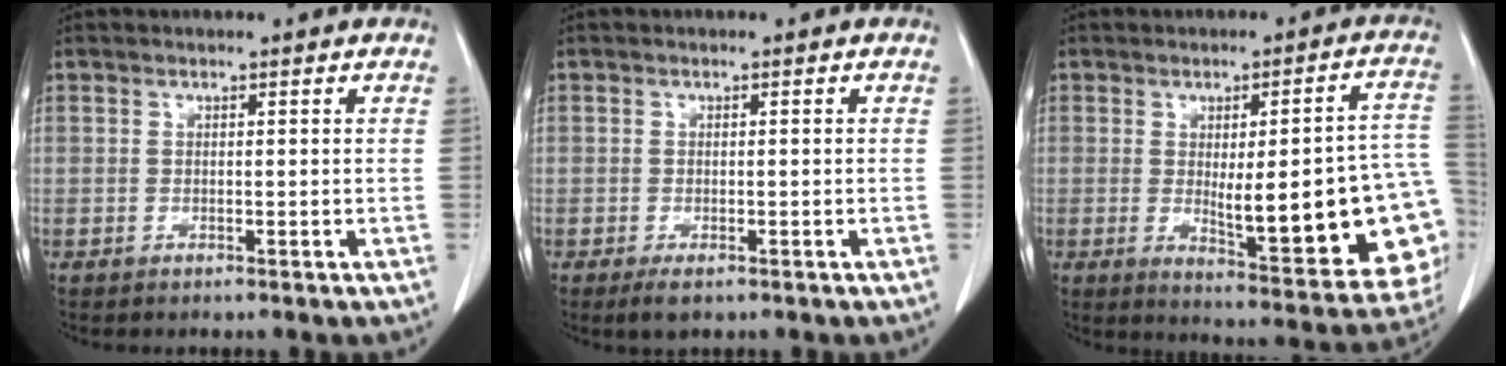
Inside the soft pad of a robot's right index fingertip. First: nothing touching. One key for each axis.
{"total": 2.1, "fx": -1.3, "fy": 0.9, "fz": 1.4, "tx": -0.027, "ty": -0.004, "tz": -0.017}
{"total": 22.8, "fx": -2.9, "fy": 5.0, "fz": 22.1, "tx": -0.197, "ty": 0.010, "tz": -0.012}